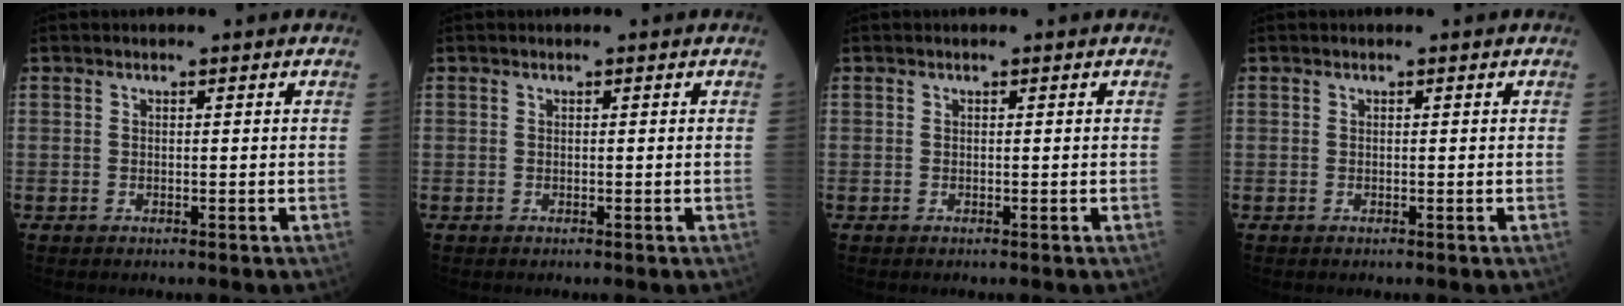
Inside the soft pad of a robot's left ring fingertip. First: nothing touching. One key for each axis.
{"total": 0.0}
{"total": 0.0}
{"total": 0.0}